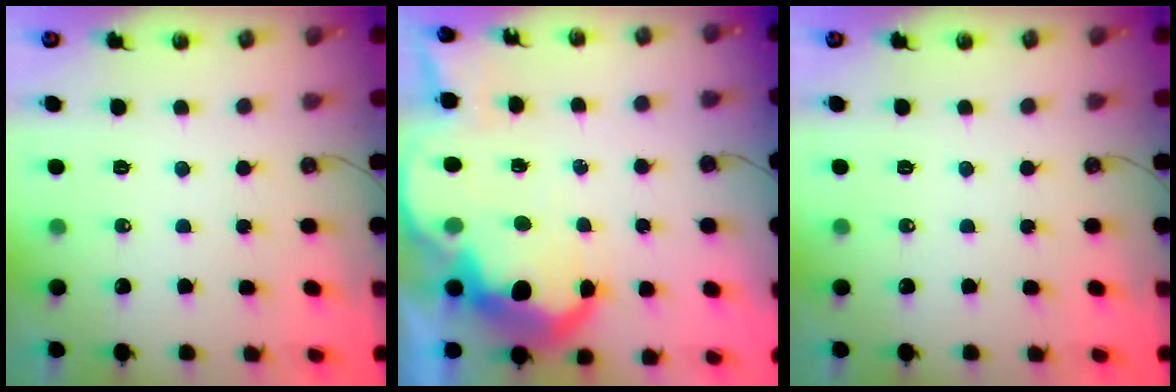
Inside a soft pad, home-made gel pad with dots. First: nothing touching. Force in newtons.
{"total": 15.7, "press": 15.6, "slide": 1.2}
{"total": 0.0}